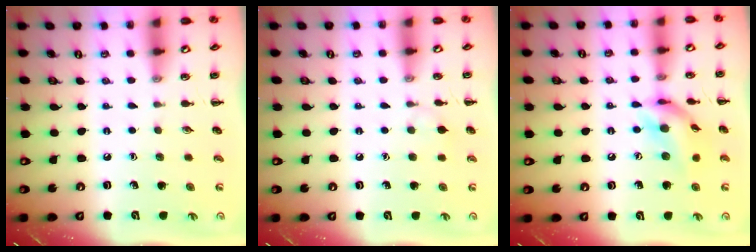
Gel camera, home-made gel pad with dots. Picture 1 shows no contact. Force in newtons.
{"total": 4.5, "press": 4.2, "slide": 1.6}
{"total": 13.2, "press": 13.0, "slide": 2.0}